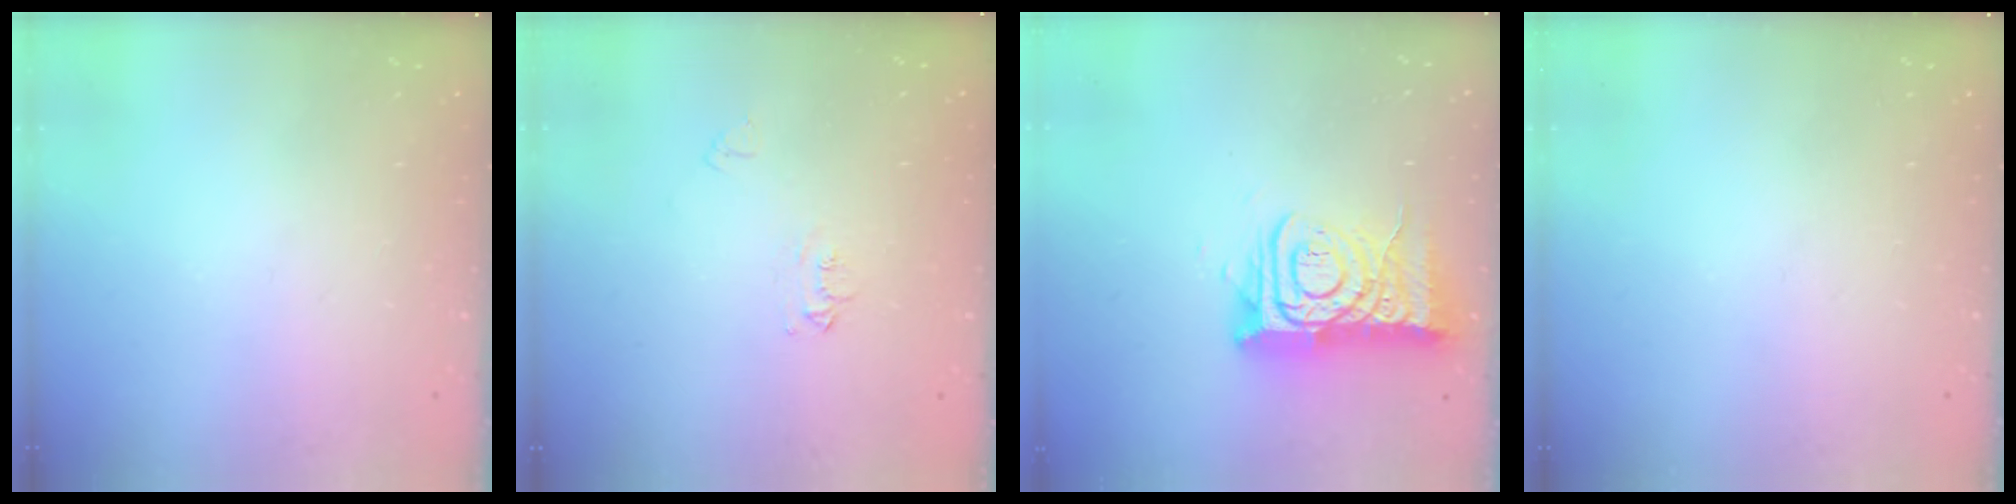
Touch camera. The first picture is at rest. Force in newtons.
{"total": 5.0, "press": 5.0, "slide": 0.6}
{"total": 14.2, "press": 14.1, "slide": 1.5}
{"total": 0.0}